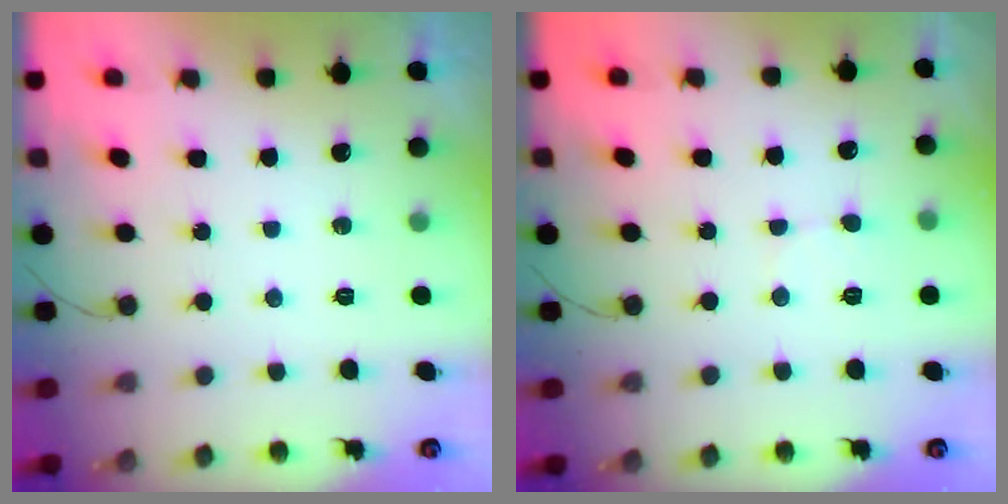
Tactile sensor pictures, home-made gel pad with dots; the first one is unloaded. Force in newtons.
{"total": 5.0, "press": 4.9, "slide": 0.5}